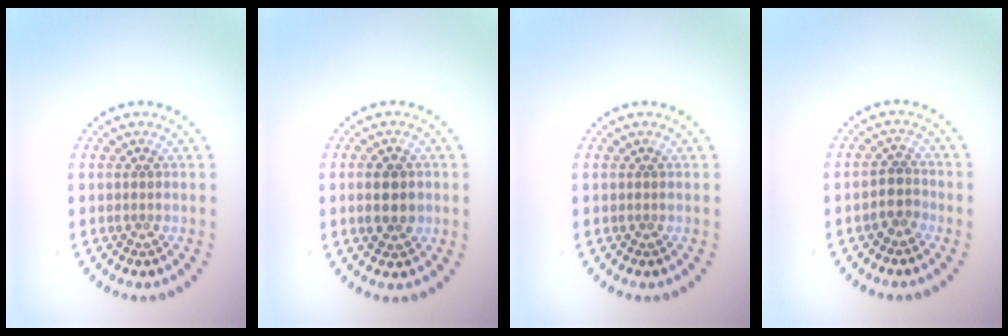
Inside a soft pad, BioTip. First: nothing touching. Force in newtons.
{"total": 2.9, "press": 2.9, "slide": 0.1}
{"total": 0.0}
{"total": 1.9, "press": 1.6, "slide": 1.0}